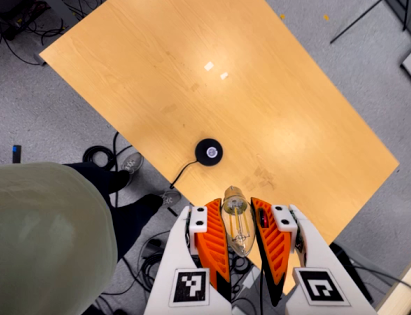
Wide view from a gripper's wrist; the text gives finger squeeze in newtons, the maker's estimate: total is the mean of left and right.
{"total": 20.3, "left": 22.5, "right": 18.1}